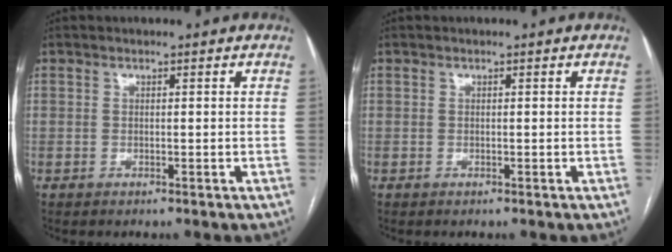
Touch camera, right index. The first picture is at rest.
{"total": 0.0}